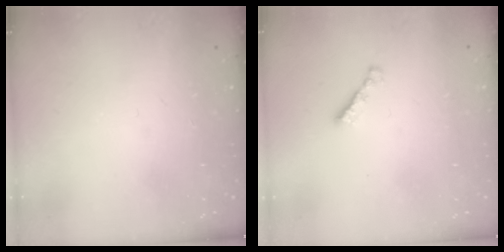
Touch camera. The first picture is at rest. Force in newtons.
{"total": 1.9, "press": 1.9, "slide": 0.5}